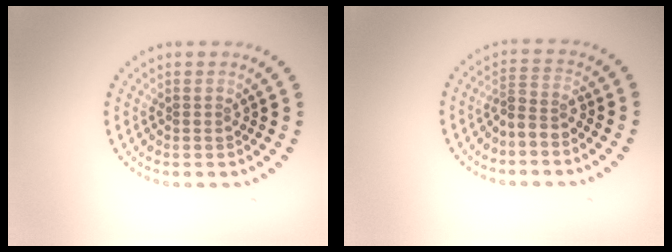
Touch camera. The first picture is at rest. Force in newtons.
{"total": 2.1, "press": 1.5, "slide": 1.4}